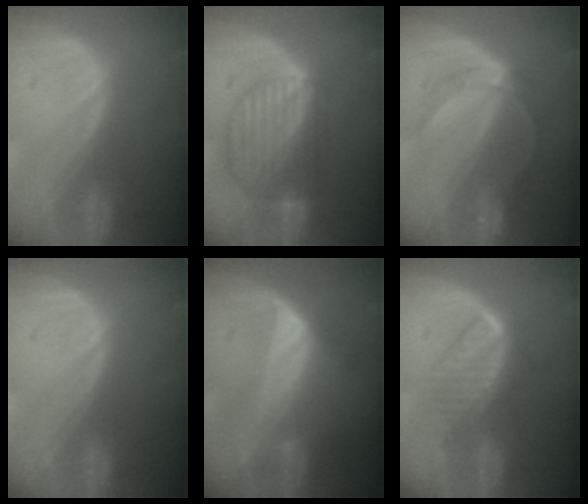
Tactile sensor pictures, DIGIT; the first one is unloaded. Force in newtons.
{"total": 8.8, "press": 7.7, "slide": 4.2}
{"total": 5.0, "press": 4.7, "slide": 1.5}
{"total": 0.0}
{"total": 6.9, "press": 6.1, "slide": 3.2}
{"total": 6.6, "press": 5.9, "slide": 3.0}